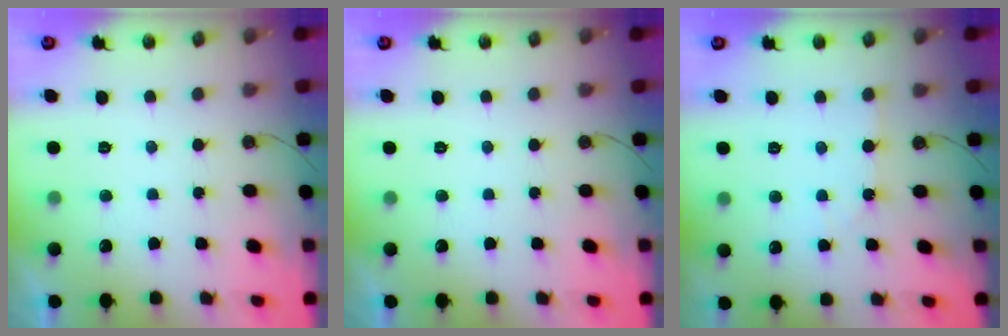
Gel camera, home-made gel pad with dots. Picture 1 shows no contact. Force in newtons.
{"total": 0.0}
{"total": 2.0, "press": 2.0, "slide": 0.2}